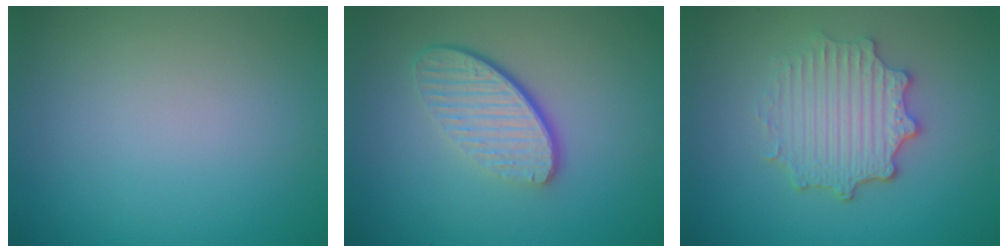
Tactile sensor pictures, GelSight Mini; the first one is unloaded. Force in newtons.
{"total": 4.5, "press": 3.0, "slide": 3.5}
{"total": 4.4, "press": 3.6, "slide": 2.6}